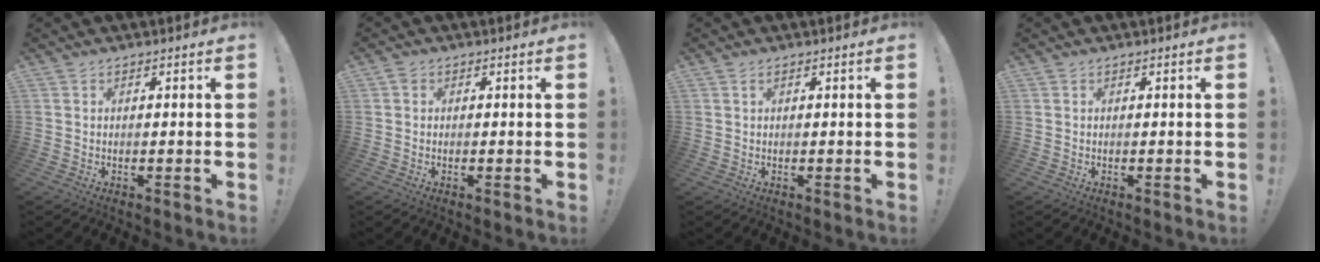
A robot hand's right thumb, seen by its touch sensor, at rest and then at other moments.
{"total": 1.0, "force": [0.1, 1.0, 0.2], "torque": [-0.011, 0.007, 0.003]}
{"total": 0.7, "force": [0.4, 0.2, 0.6], "torque": [-0.015, 0.003, 0.007]}
{"total": 0.0}